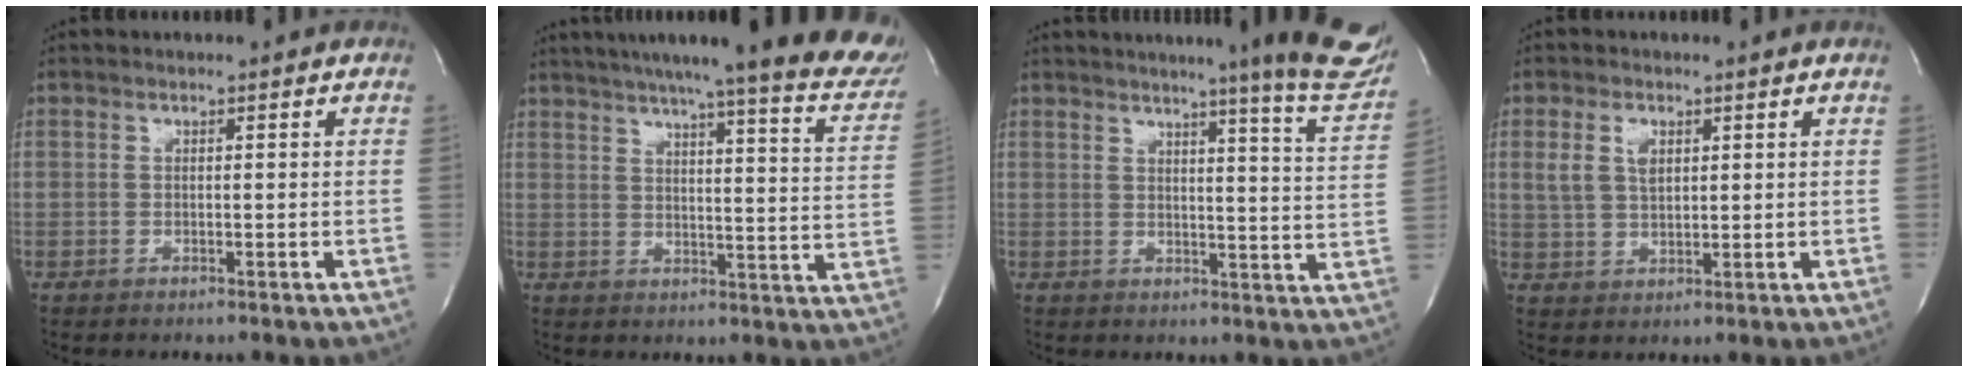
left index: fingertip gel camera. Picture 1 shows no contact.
{"total": 25.2, "force": [21.3, 1.9, 13.4], "torque": [-0.186, -0.039, 0.251]}
{"total": 15.9, "force": [12.8, -0.6, 9.4], "torque": [-0.115, -0.050, 0.137]}
{"total": 4.3, "force": [1.8, 2.3, 3.1], "torque": [-0.069, 0.010, 0.039]}